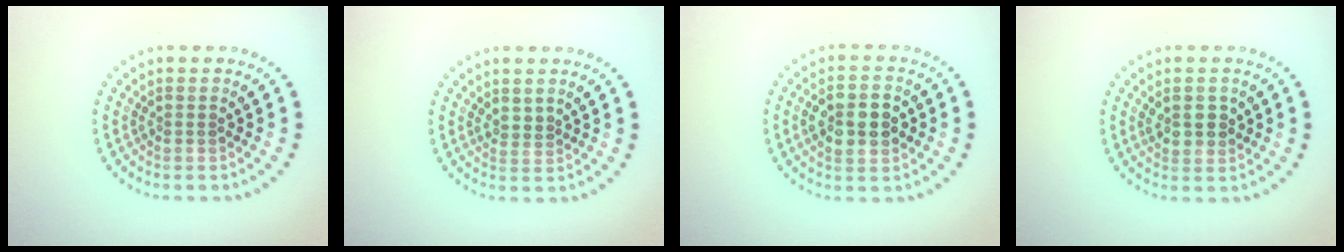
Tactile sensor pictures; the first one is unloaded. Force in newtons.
{"total": 0.6, "press": 0.4, "slide": 0.5}
{"total": 4.9, "press": 4.9, "slide": 0.1}
{"total": 2.1, "press": 2.0, "slide": 0.6}